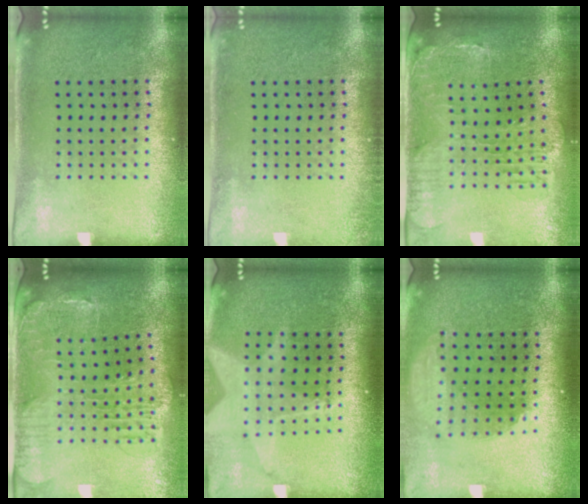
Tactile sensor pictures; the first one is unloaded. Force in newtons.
{"total": 1.1, "press": 1.0, "slide": 0.2}
{"total": 1.2, "press": 1.1, "slide": 0.4}
{"total": 1.6, "press": 1.5, "slide": 0.4}
{"total": 2.0, "press": 1.5, "slide": 1.3}
{"total": 1.9, "press": 1.5, "slide": 1.1}